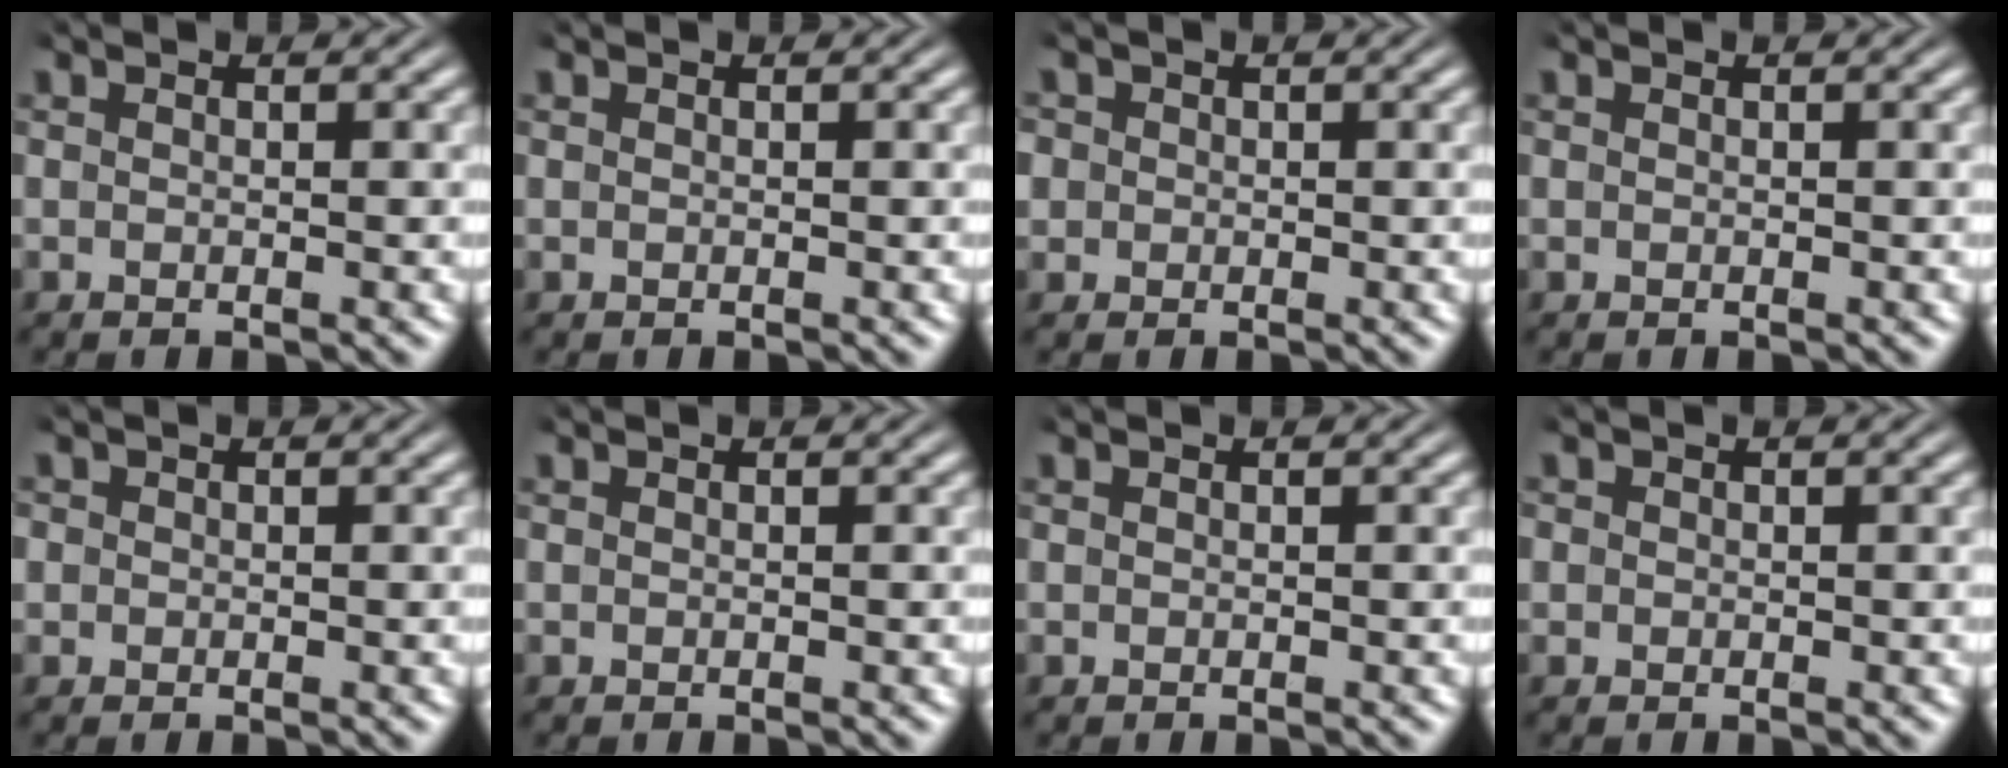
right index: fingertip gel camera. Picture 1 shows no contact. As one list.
[{"total": 0.0}, {"total": 2.6, "force": [-0.1, 2.5, 0.7], "torque": [-0.030, -0.010, -0.001]}, {"total": 0.0}, {"total": 1.4, "force": [0.1, 1.4, 0.3], "torque": [-0.016, -0.008, 0.002]}, {"total": 0.0}, {"total": 0.0}, {"total": 0.8, "force": [0.1, 0.8, 0.2], "torque": [-0.009, -0.007, 0.004]}]